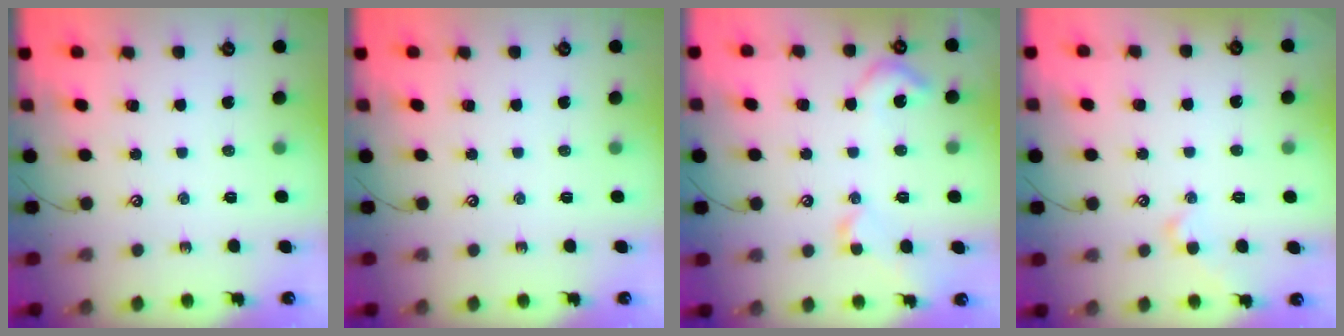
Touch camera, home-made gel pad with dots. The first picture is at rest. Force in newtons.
{"total": 0.0}
{"total": 6.2, "press": 6.1, "slide": 0.8}
{"total": 1.6, "press": 1.5, "slide": 0.4}